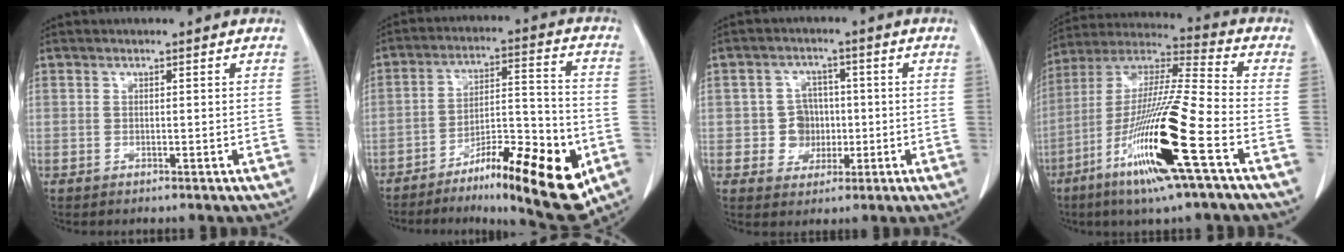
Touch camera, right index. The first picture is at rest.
{"total": 17.9, "force": [-9.1, 3.8, 15.0], "torque": [-0.209, 0.009, -0.134]}
{"total": 4.8, "force": [-0.5, 4.7, 1.2], "torque": [-0.015, 0.014, -0.004]}
{"total": 19.9, "force": [-8.0, 0.0, 18.2], "torque": [-0.379, -0.034, -0.159]}